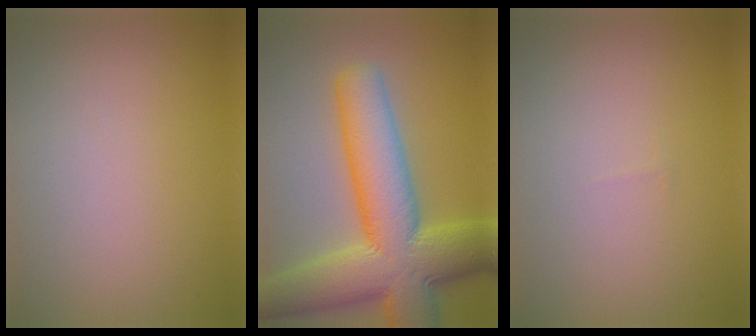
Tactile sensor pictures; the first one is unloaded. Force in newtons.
{"total": 13.1, "press": 13.1, "slide": 0.5}
{"total": 0.0}